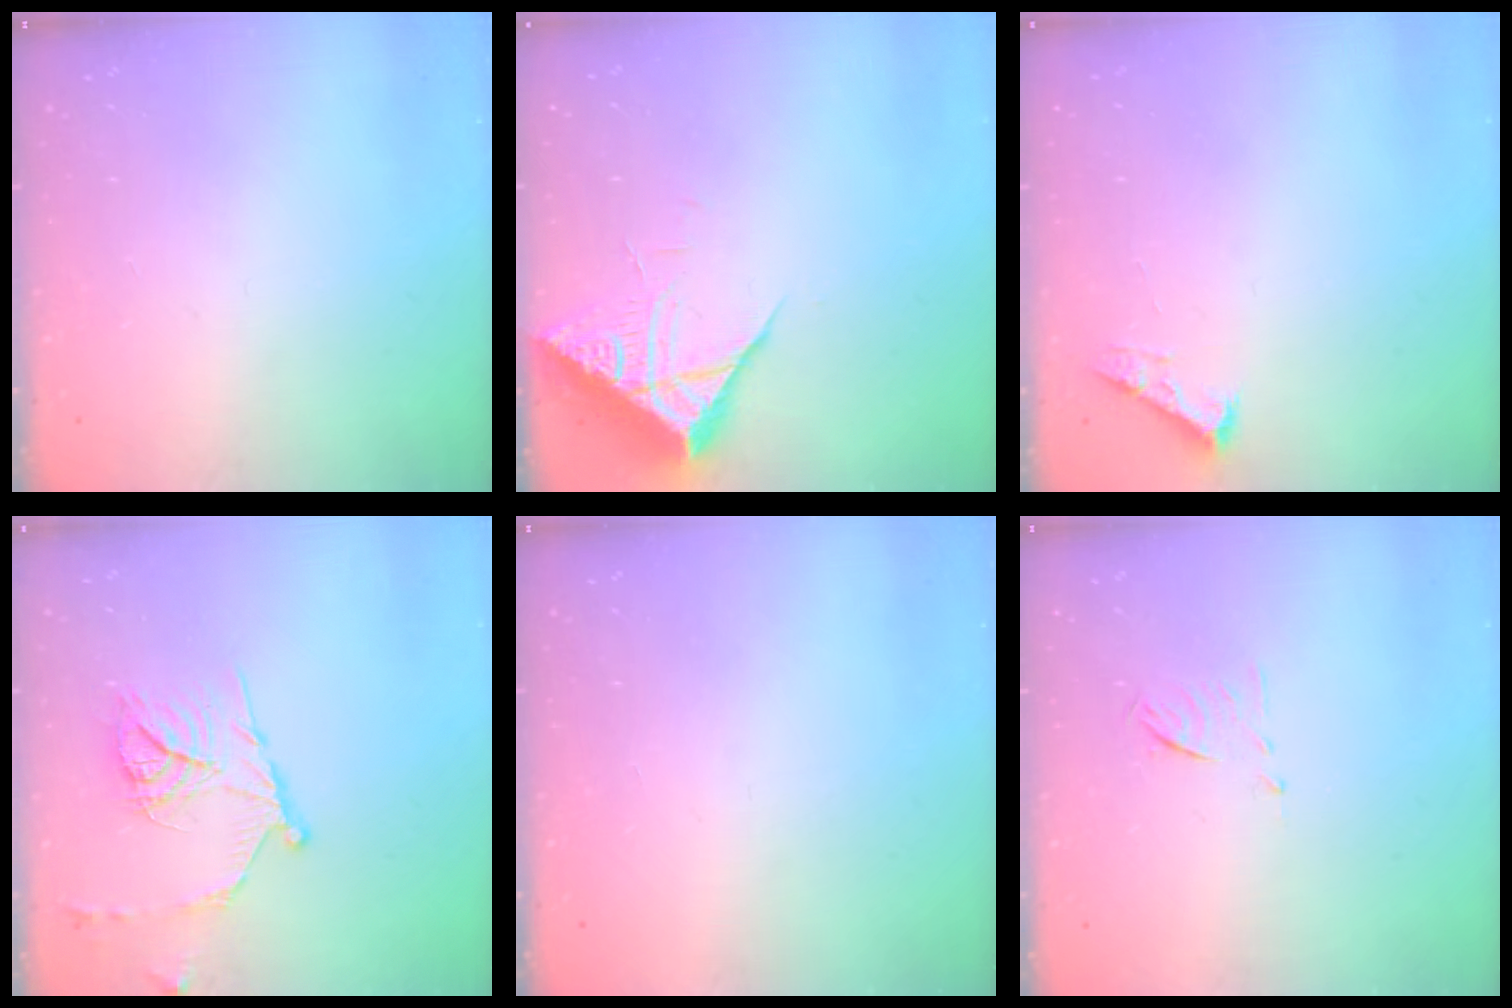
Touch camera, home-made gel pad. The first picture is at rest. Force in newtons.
{"total": 8.5, "press": 8.4, "slide": 0.8}
{"total": 2.5, "press": 2.5, "slide": 0.3}
{"total": 15.4, "press": 15.3, "slide": 1.5}
{"total": 1.5, "press": 1.5, "slide": 0.1}
{"total": 5.1, "press": 5.0, "slide": 1.1}